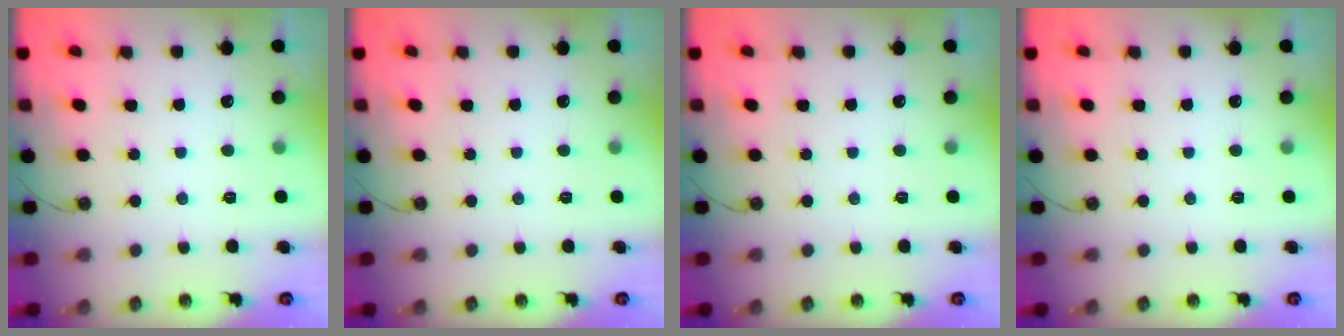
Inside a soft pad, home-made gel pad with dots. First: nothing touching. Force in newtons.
{"total": 0.0}
{"total": 0.0}
{"total": 0.0}